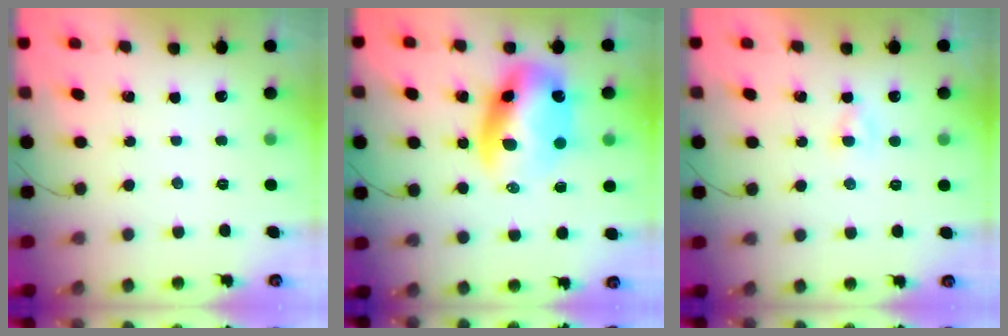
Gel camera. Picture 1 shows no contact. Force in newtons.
{"total": 14.0, "press": 13.6, "slide": 3.3}
{"total": 1.6, "press": 1.4, "slide": 0.8}